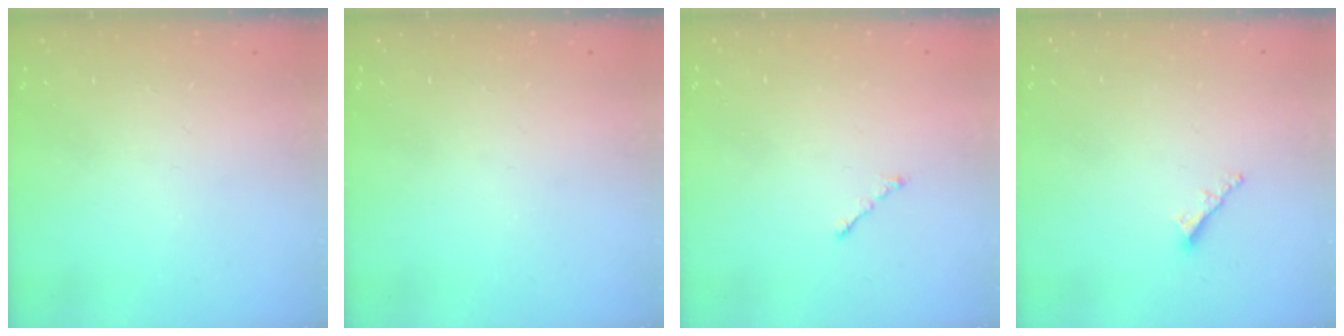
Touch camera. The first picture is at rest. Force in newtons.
{"total": 0.0}
{"total": 0.7, "press": 0.5, "slide": 0.5}
{"total": 2.3, "press": 2.3, "slide": 0.3}